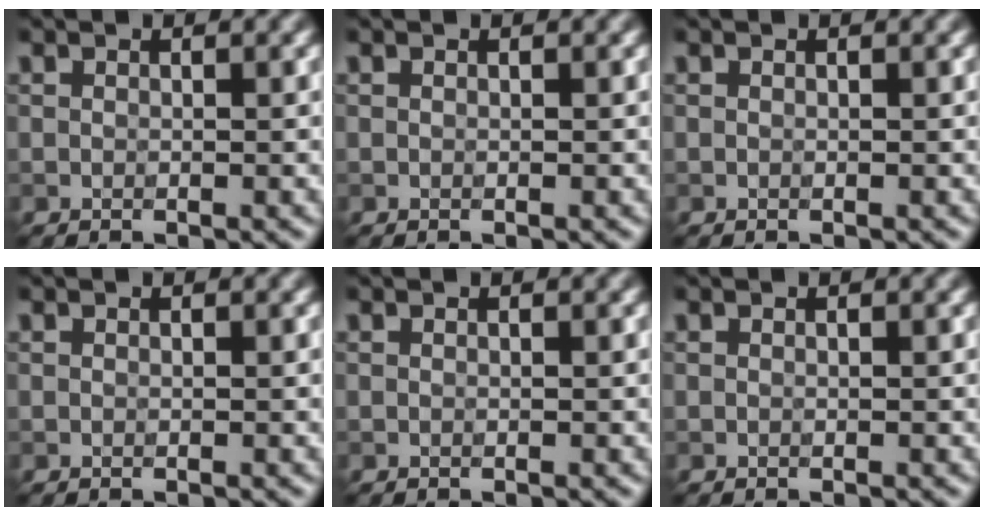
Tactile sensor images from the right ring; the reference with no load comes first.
{"total": 0.0}
{"total": 0.0}
{"total": 0.0}
{"total": 0.0}
{"total": 0.0}